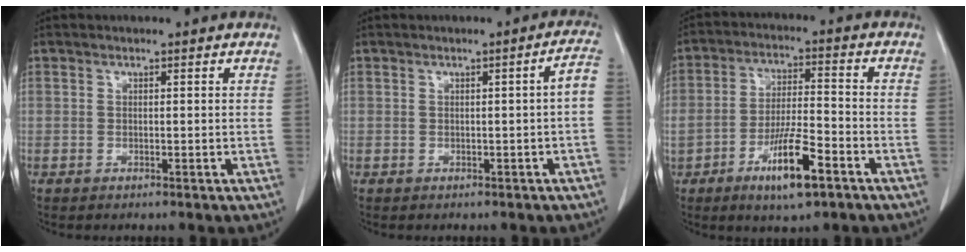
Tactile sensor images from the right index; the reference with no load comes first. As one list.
[{"total": 2.9, "force": [-0.6, 0.0, 2.9], "torque": [-0.029, 0.006, -0.007]}, {"total": 9.8, "force": [-5.3, 2.0, 8.1], "torque": [-0.150, -0.005, -0.089]}]